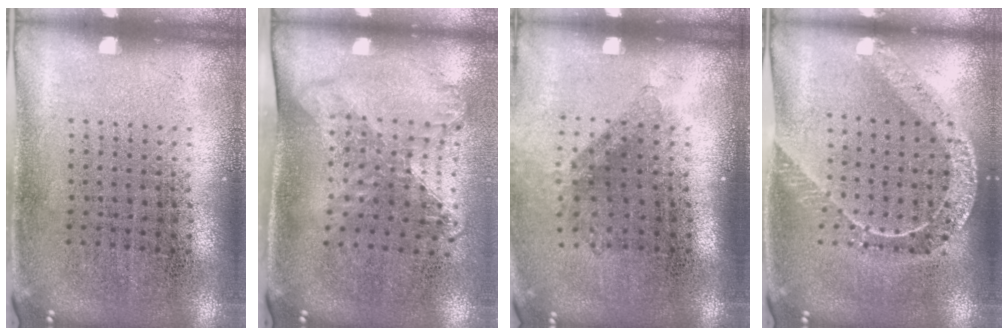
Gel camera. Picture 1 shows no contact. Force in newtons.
{"total": 1.6, "press": 1.2, "slide": 1.0}
{"total": 1.3, "press": 1.0, "slide": 0.9}
{"total": 1.7, "press": 1.5, "slide": 0.8}